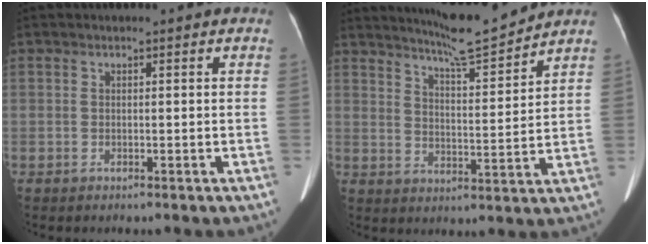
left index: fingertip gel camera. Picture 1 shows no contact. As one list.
[{"total": 9.1, "force": [8.5, -0.8, 3.2], "torque": [-0.057, -0.013, 0.136]}]